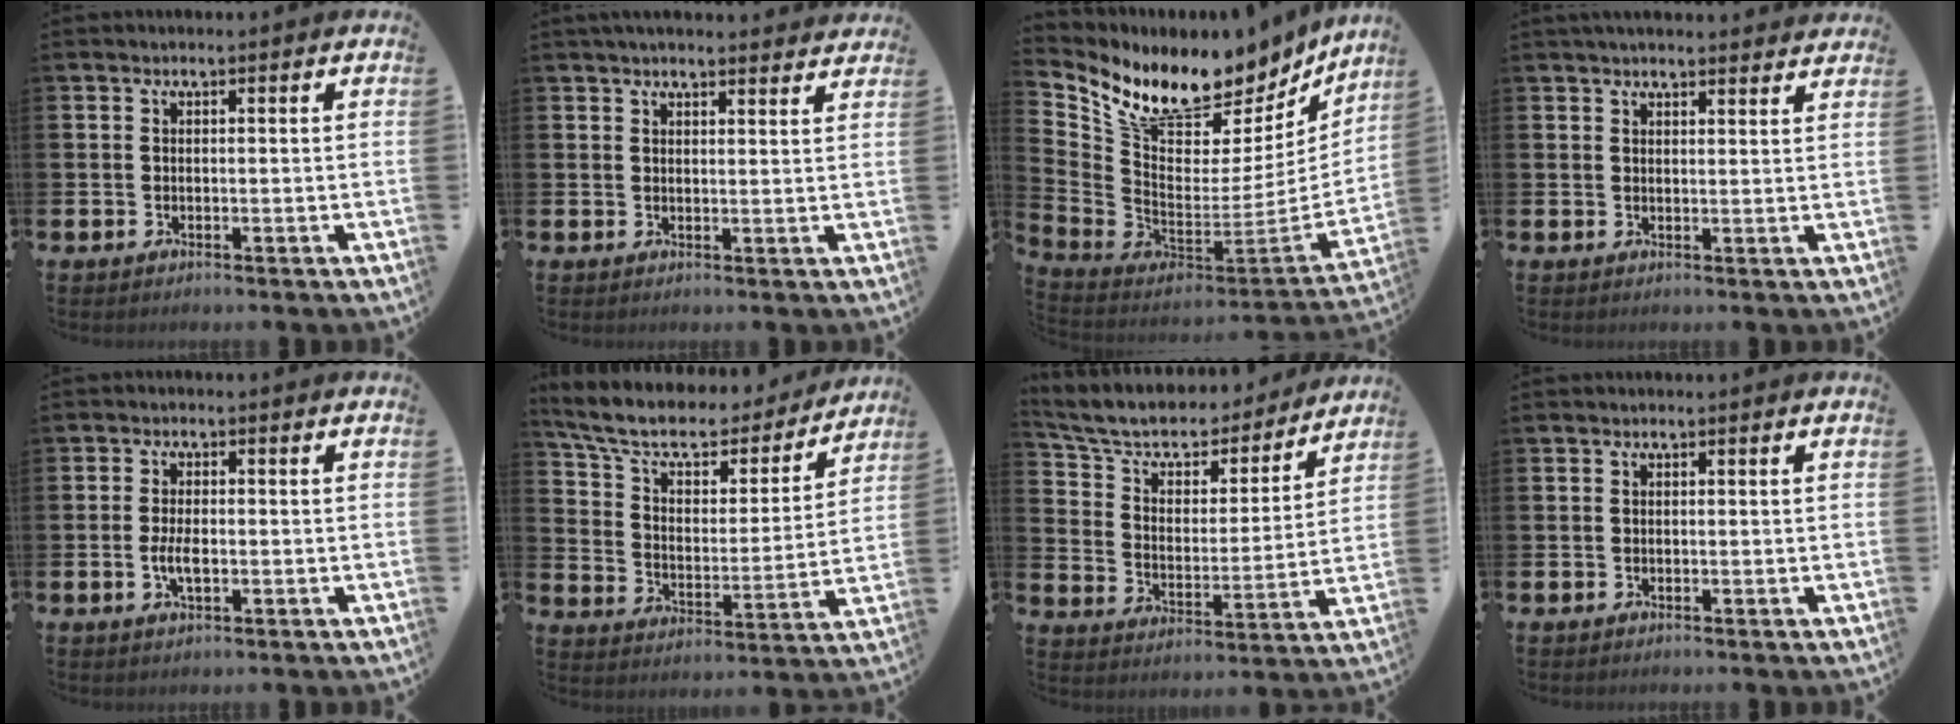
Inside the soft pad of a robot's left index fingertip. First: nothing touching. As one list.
[{"total": 3.1, "force": [3.0, 0.3, 0.4], "torque": [-0.014, -0.011, 0.056]}, {"total": 10.1, "force": [8.9, 3.9, 2.9], "torque": [-0.094, -0.085, 0.154]}, {"total": 3.0, "force": [2.9, 0.3, 0.4], "torque": [-0.013, -0.012, 0.054]}, {"total": 3.1, "force": [-0.5, 1.3, 2.7], "torque": [-0.056, -0.003, -0.013]}, {"total": 9.7, "force": [8.3, 3.5, 3.8], "torque": [-0.112, -0.050, 0.141]}, {"total": 8.3, "force": [7.4, 3.0, 2.3], "torque": [-0.089, -0.046, 0.129]}, {"total": 0.0}]